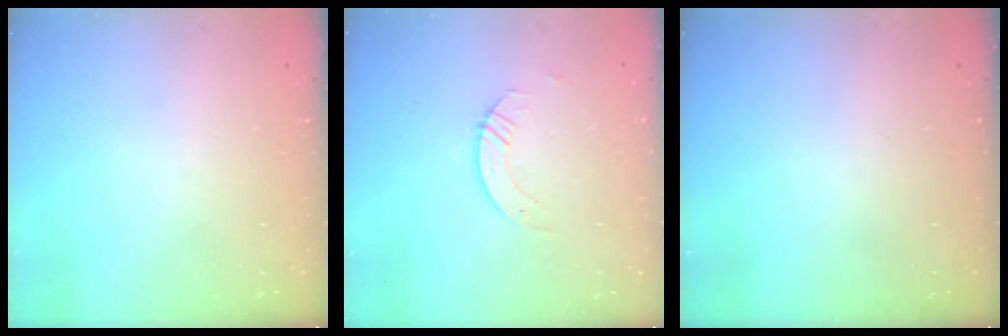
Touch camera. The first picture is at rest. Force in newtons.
{"total": 2.6, "press": 2.6, "slide": 0.2}
{"total": 0.0}